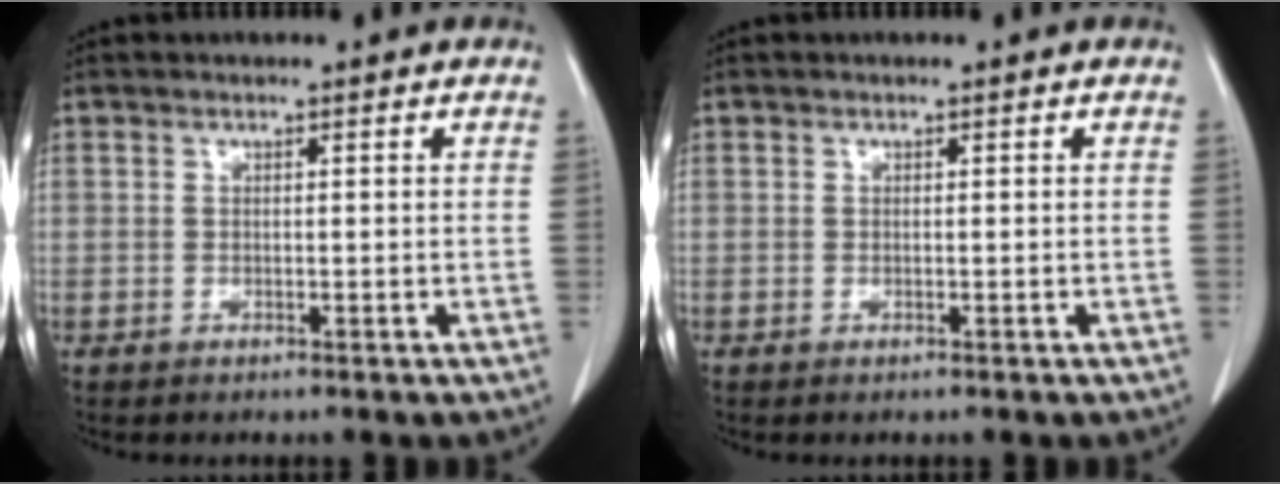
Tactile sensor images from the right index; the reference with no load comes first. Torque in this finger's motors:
{"motor_torque": [-0.02, 0.00, 0.00, 0.01]}